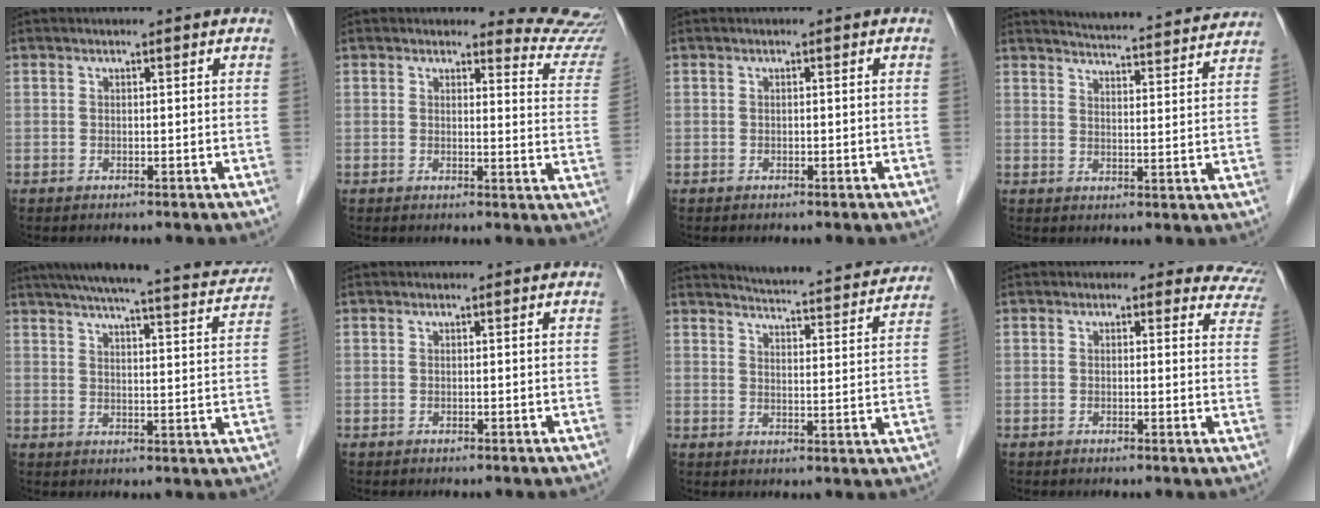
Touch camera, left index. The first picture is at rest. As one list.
[{"total": 9.4, "force": [9.2, 1.8, -0.3], "torque": [0.041, -0.077, 0.062]}, {"total": 0.0}, {"total": 20.5, "force": [19.7, 1.7, 5.6], "torque": [-0.077, -0.029, 0.238]}, {"total": 24.3, "force": [21.7, 2.6, 10.5], "torque": [-0.161, -0.016, 0.267]}, {"total": 0.0}, {"total": 19.7, "force": [18.7, 1.8, 5.8], "torque": [-0.081, -0.036, 0.225]}, {"total": 7.9, "force": [6.6, 4.3, 0.8], "torque": [0.040, -0.006, 0.028]}]